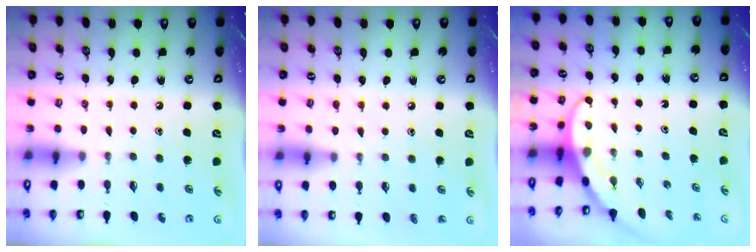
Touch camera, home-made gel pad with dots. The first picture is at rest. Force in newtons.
{"total": 3.9, "press": 3.8, "slide": 0.4}
{"total": 3.7, "press": 3.7, "slide": 0.4}